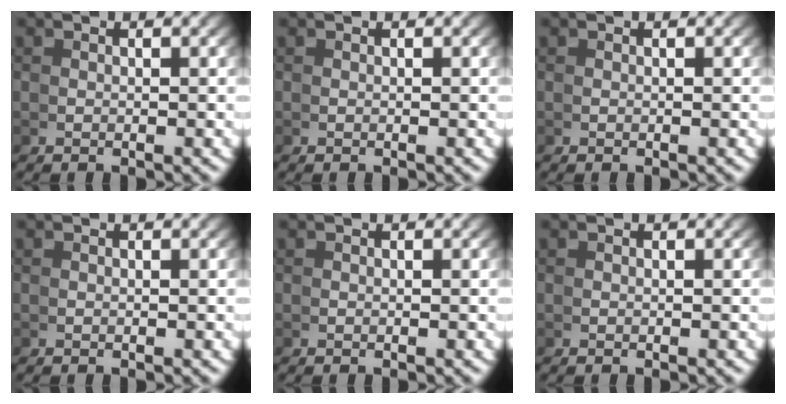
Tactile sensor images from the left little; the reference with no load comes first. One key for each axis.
{"total": 0.0}
{"total": 0.0}
{"total": 0.0}
{"total": 0.0}
{"total": 0.0}